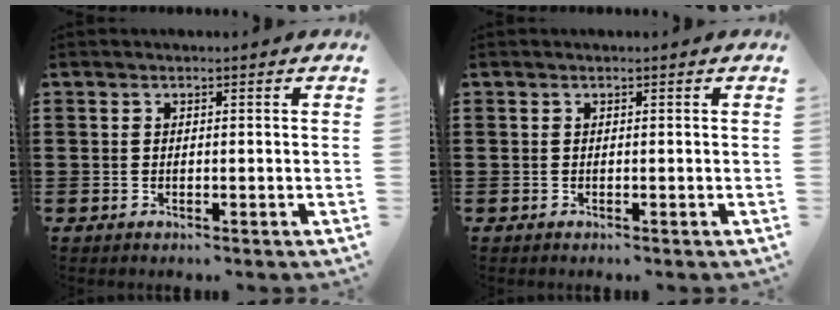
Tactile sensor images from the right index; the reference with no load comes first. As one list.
[{"total": 0.0}]